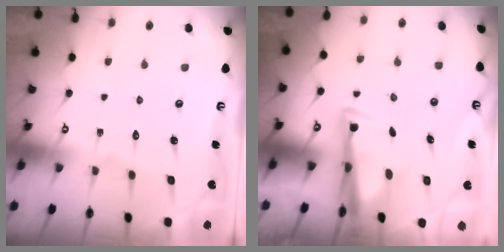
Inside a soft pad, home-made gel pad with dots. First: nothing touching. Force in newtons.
{"total": 3.3, "press": 3.1, "slide": 1.0}